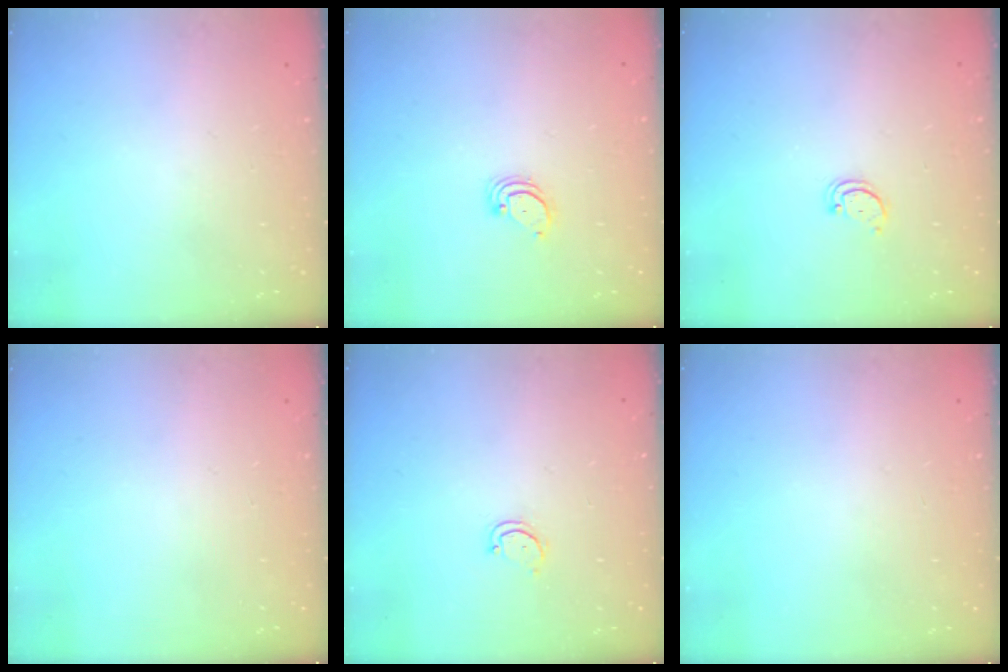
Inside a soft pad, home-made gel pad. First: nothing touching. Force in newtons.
{"total": 2.2, "press": 2.2, "slide": 0.3}
{"total": 2.2, "press": 2.1, "slide": 0.4}
{"total": 0.0}
{"total": 2.7, "press": 2.7, "slide": 0.3}
{"total": 0.0}